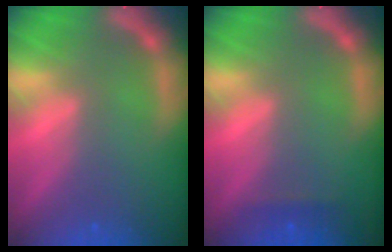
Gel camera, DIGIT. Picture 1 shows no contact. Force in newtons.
{"total": 0.9}